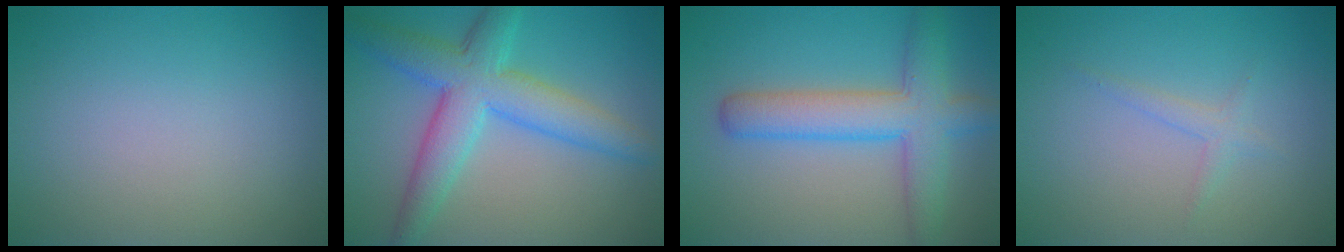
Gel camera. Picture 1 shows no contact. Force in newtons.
{"total": 6.9, "press": 6.9, "slide": 0.3}
{"total": 5.9, "press": 5.9, "slide": 0.3}
{"total": 1.2, "press": 1.2, "slide": 0.0}